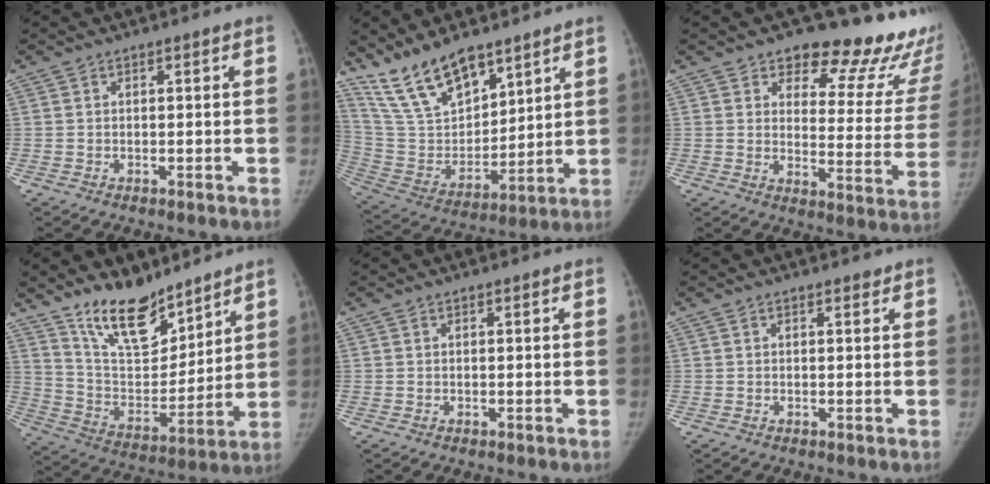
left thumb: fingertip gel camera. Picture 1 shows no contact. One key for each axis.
{"total": 16.2, "fx": 12.3, "fy": 6.7, "fz": 8.2, "tx": -0.115, "ty": -0.067, "tz": 0.246}
{"total": 23.0, "fx": 17.8, "fy": 9.6, "fz": 11.0, "tx": -0.085, "ty": -0.116, "tz": 0.210}
{"total": 16.2, "fx": 12.3, "fy": 6.7, "fz": 8.1, "tx": -0.092, "ty": -0.085, "tz": 0.228}
{"total": 0.0}
{"total": 1.0, "fx": 0.8, "fy": 0.4, "fz": 0.4, "tx": -0.005, "ty": -0.004, "tz": 0.011}